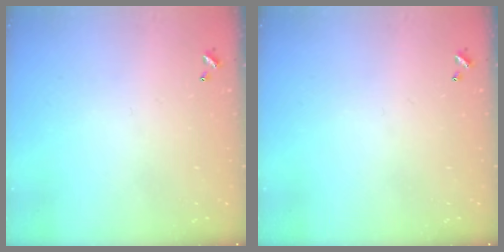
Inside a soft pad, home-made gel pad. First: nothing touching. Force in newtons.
{"total": 0.0}